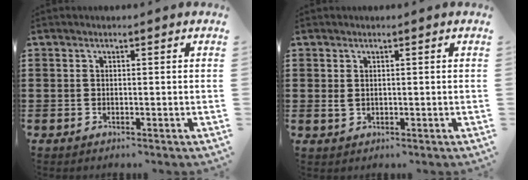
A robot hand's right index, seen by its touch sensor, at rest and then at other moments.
{"total": 1.2, "force": [0.4, 0.8, 0.8], "torque": [-0.018, 0.004, 0.008]}